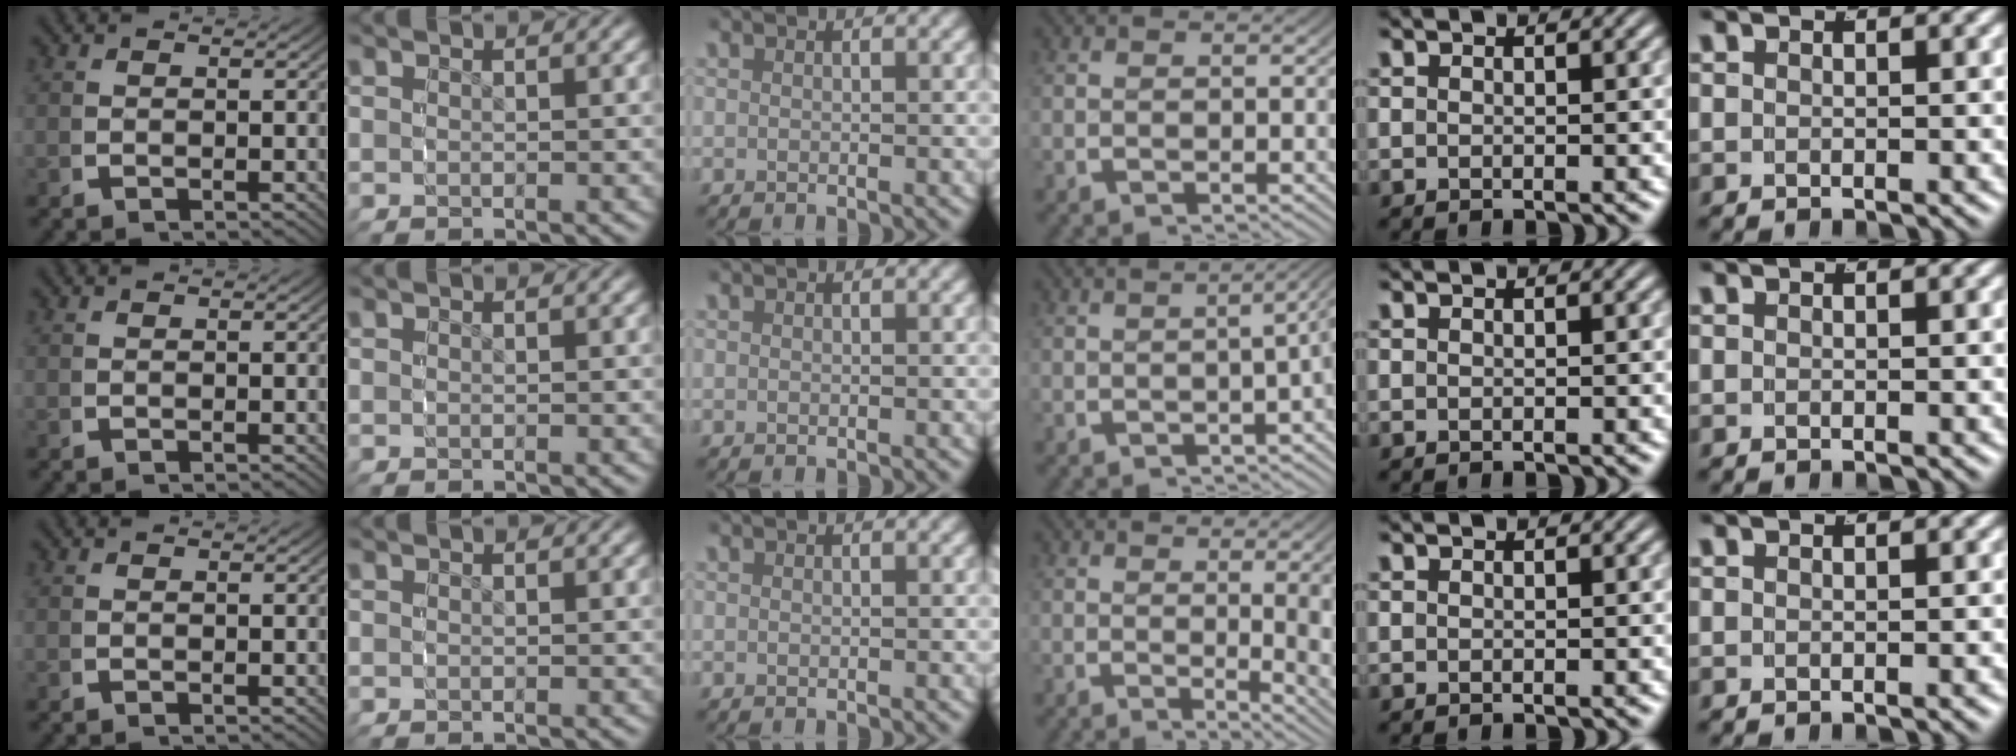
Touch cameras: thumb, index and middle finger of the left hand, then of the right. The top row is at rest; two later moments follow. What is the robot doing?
{"motion": "grasp_and_lifting", "object": "dispenser bottle"}